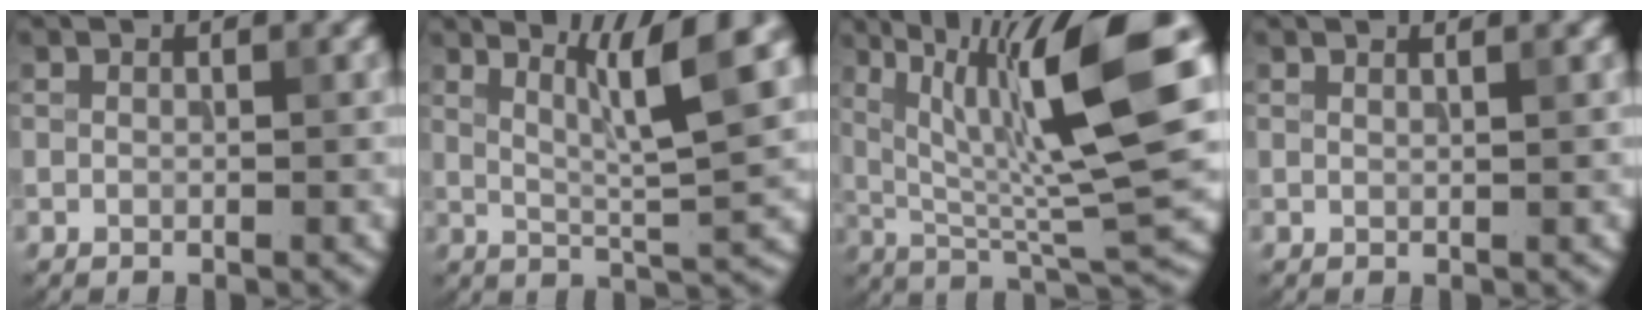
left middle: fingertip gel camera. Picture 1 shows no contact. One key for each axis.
{"total": 7.0, "fx": 3.3, "fy": 1.0, "fz": 6.1, "tx": -0.091, "ty": 0.007, "tz": 0.058}
{"total": 12.4, "fx": 4.0, "fy": 2.3, "fz": 11.5, "tx": -0.187, "ty": 0.005, "tz": 0.075}
{"total": 1.3, "fx": 0.9, "fy": 0.5, "fz": 0.8, "tx": 0.001, "ty": -0.002, "tz": 0.002}